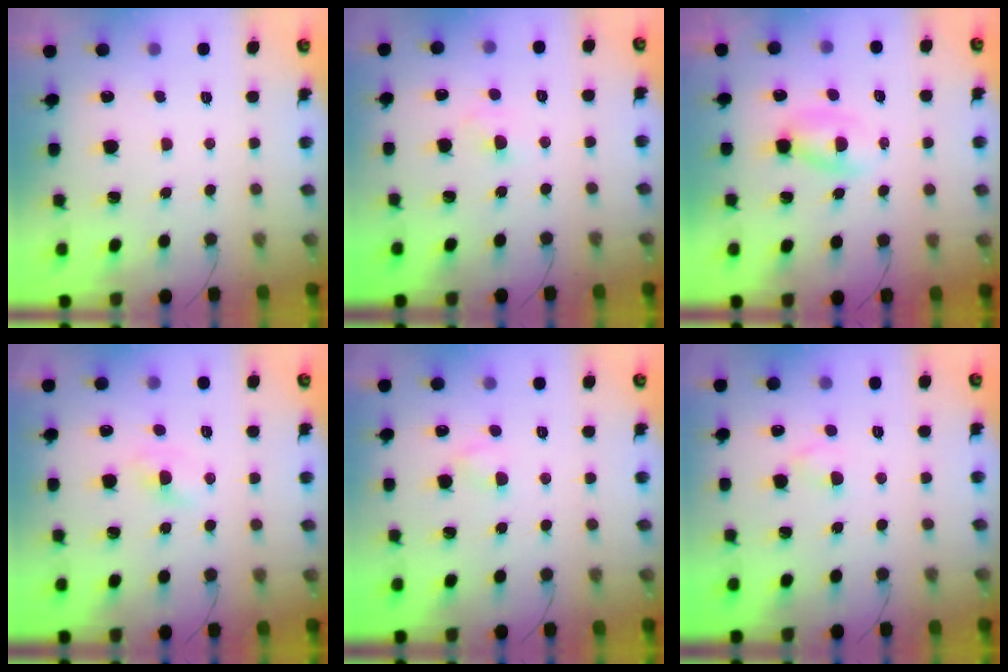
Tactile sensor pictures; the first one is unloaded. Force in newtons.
{"total": 2.4, "press": 2.3, "slide": 0.9}
{"total": 3.3, "press": 3.1, "slide": 1.2}
{"total": 1.9, "press": 1.8, "slide": 0.8}
{"total": 2.0, "press": 1.8, "slide": 0.9}
{"total": 2.0, "press": 1.7, "slide": 0.9}